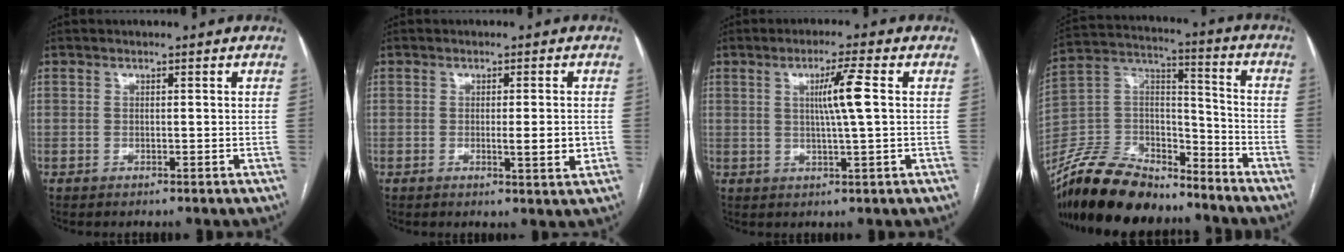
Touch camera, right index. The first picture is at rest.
{"total": 3.9, "force": [-0.6, 0.3, 3.9], "torque": [-0.056, -0.007, -0.006]}
{"total": 5.6, "force": [1.1, -0.8, 5.4], "torque": [-0.096, -0.001, 0.020]}
{"total": 19.9, "force": [-17.1, 6.4, 7.9], "torque": [-0.165, 0.021, -0.313]}